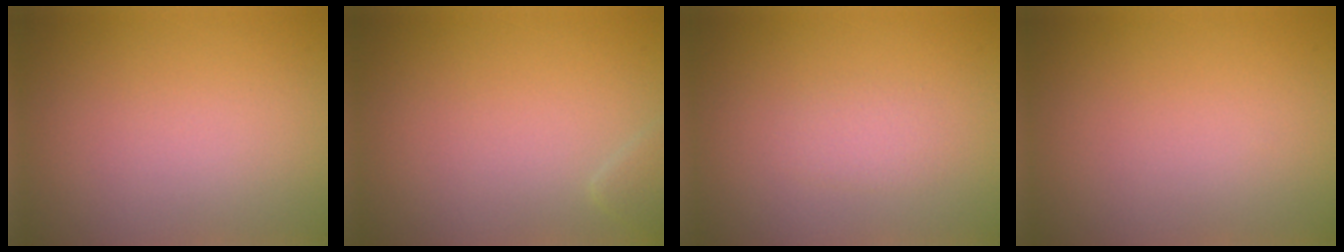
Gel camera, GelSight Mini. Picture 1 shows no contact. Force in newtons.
{"total": 1.1, "press": 1.1, "slide": 0.1}
{"total": 1.1, "press": 1.1, "slide": 0.1}
{"total": 0.0}